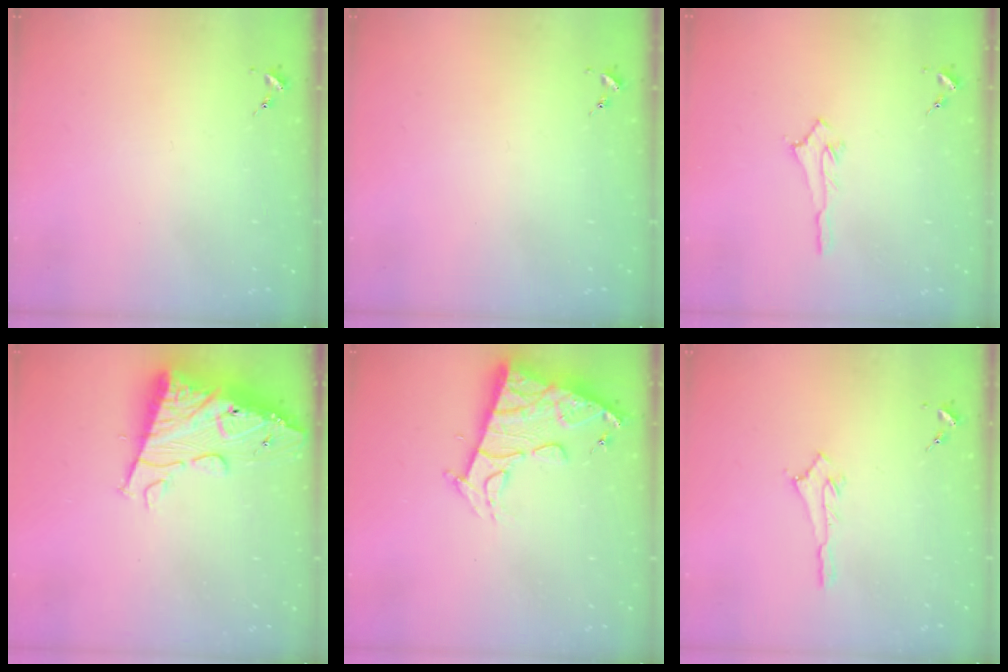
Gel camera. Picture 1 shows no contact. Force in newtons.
{"total": 0.0}
{"total": 4.0, "press": 4.0, "slide": 0.5}
{"total": 17.8, "press": 17.7, "slide": 1.6}
{"total": 13.2, "press": 13.2, "slide": 1.4}
{"total": 3.1, "press": 3.1, "slide": 0.0}